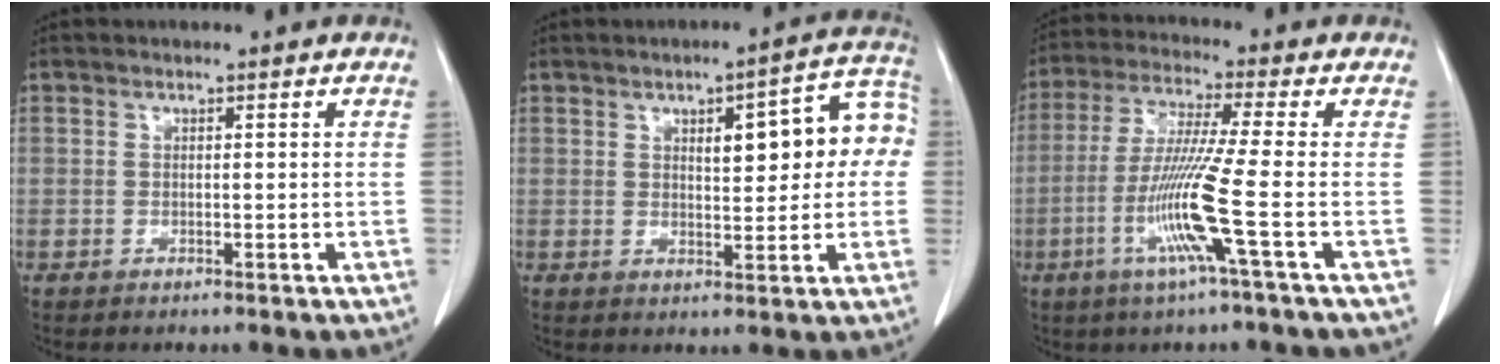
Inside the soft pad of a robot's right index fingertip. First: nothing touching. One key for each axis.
{"total": 10.7, "fx": 2.0, "fy": 3.5, "fz": 9.9, "tx": -0.121, "ty": 0.037, "tz": 0.027}
{"total": 10.5, "fx": -3.5, "fy": -2.1, "fz": 9.7, "tx": -0.196, "ty": -0.018, "tz": -0.073}